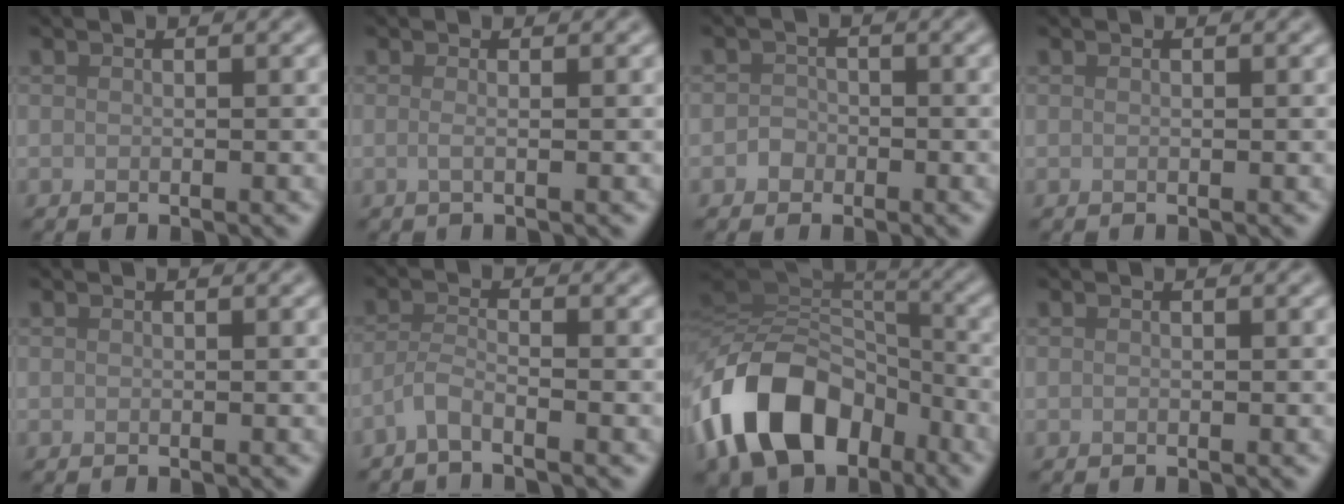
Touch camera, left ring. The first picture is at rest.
{"total": 1.1, "force": [-0.1, 0.3, 1.1], "torque": [-0.015, -0.004, -0.007]}
{"total": 1.1, "force": [-0.5, 1.0, 0.2], "torque": [0.006, 0.002, -0.011]}
{"total": 0.0}
{"total": 0.0}
{"total": 2.1, "force": [-1.6, 0.2, 1.3], "torque": [-0.027, -0.004, -0.044]}
{"total": 13.0, "force": [-6.2, 8.3, 7.9], "torque": [-0.155, 0.008, -0.125]}
{"total": 0.0}